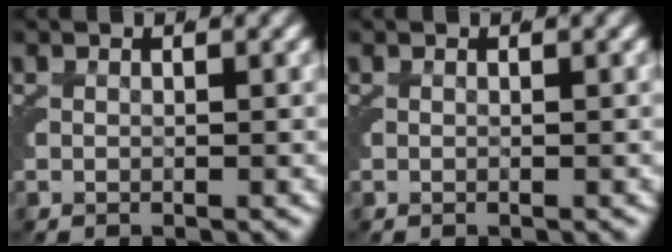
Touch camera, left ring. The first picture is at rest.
{"total": 0.0}